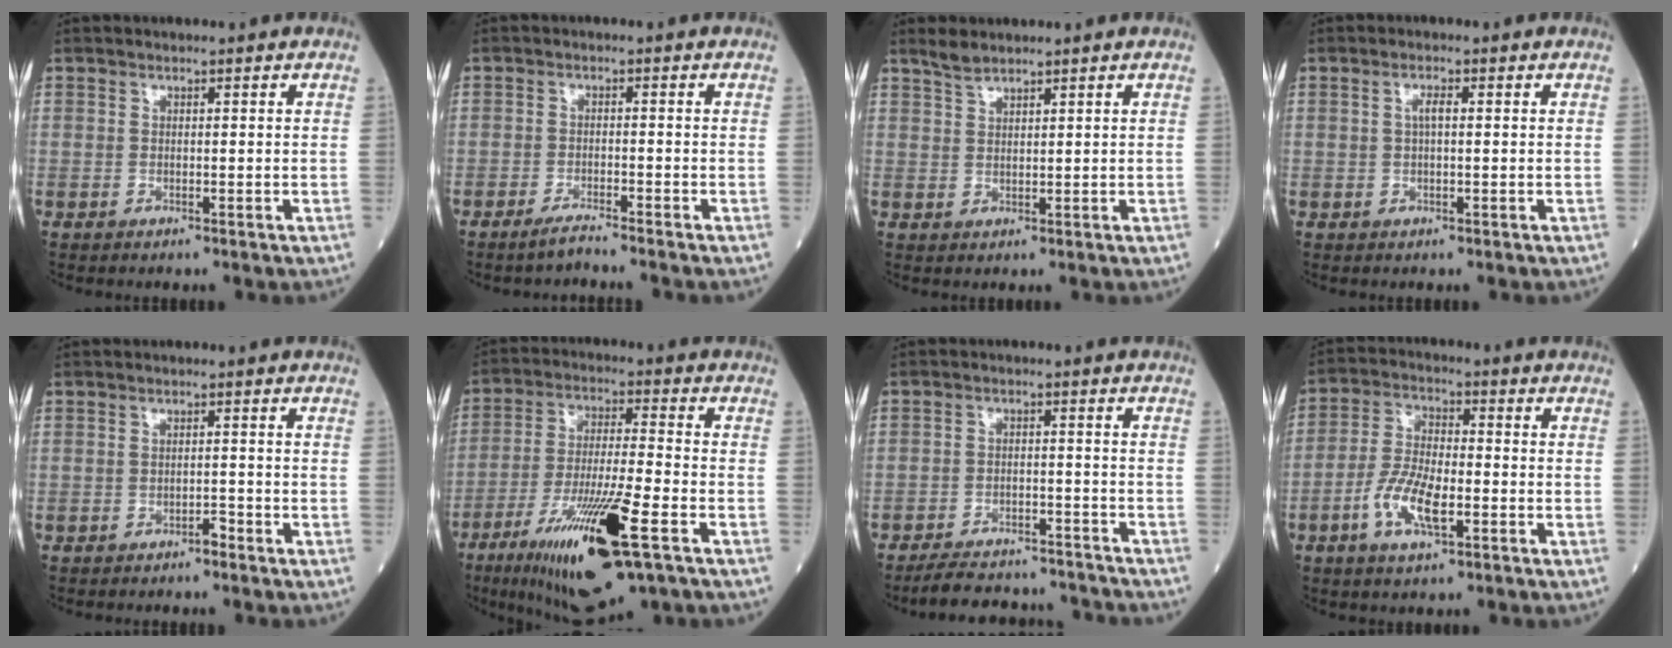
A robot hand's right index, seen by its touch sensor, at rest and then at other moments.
{"total": 2.6, "force": [-2.4, -0.5, 0.9], "torque": [-0.026, -0.006, -0.048]}
{"total": 2.1, "force": [2.0, 0.3, 0.5], "torque": [-0.015, 0.008, 0.043]}
{"total": 1.7, "force": [0.3, 0.4, 1.6], "torque": [-0.034, 0.003, 0.005]}
{"total": 1.2, "force": [-1.0, 0.2, 0.7], "torque": [-0.011, 0.001, -0.016]}
{"total": 17.5, "force": [-8.5, 1.9, 15.2], "torque": [-0.282, -0.041, -0.145]}
{"total": 11.9, "force": [-11.3, 2.4, 2.7], "torque": [-0.042, 0.011, -0.158]}
{"total": 8.6, "force": [-3.1, 2.9, 7.5], "torque": [-0.158, -0.001, -0.061]}